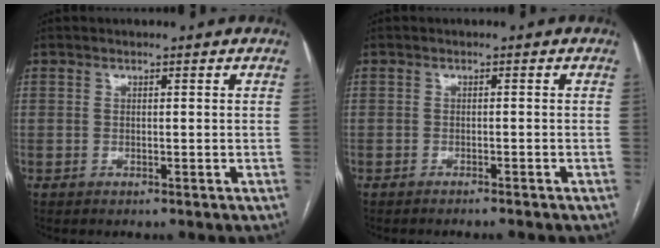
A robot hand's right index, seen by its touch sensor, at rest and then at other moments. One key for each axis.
{"total": 2.8, "fx": -2.6, "fy": 0.2, "fz": 1.0, "tx": -0.014, "ty": -0.003, "tz": -0.032}